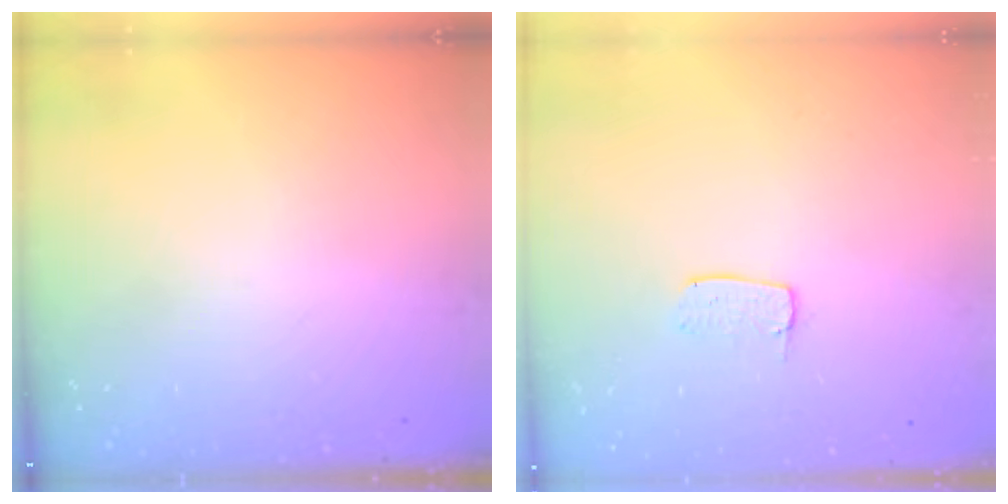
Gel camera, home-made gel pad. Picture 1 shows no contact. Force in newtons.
{"total": 4.4, "press": 4.4, "slide": 0.3}